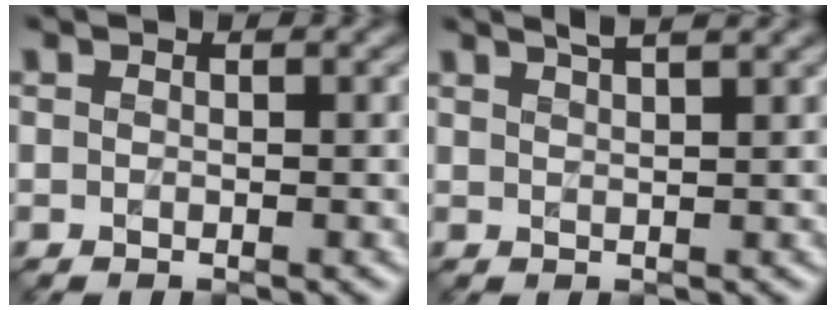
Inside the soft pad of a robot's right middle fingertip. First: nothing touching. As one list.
[{"total": 3.1, "force": [2.3, 0.8, 1.9], "torque": [0.000, 0.017, 0.012]}]